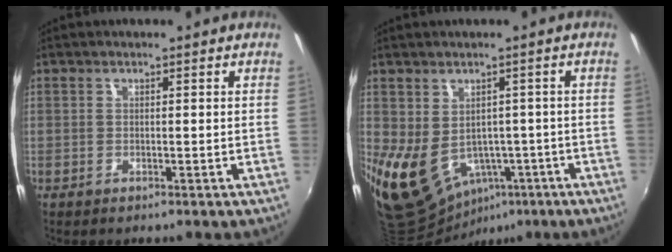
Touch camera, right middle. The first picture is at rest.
{"total": 11.0, "force": [-2.6, 8.8, 6.1], "torque": [-0.128, -0.018, -0.012]}